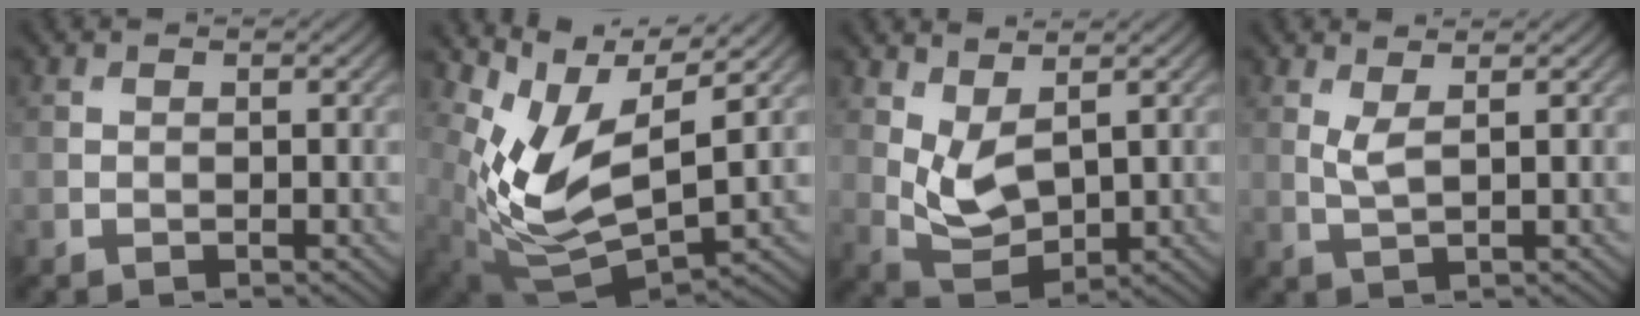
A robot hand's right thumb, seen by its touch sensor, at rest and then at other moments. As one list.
[{"total": 9.9, "force": [3.2, 4.7, 8.1], "torque": [-0.182, -0.009, 0.070]}, {"total": 5.5, "force": [2.5, 2.7, 4.0], "torque": [-0.098, -0.008, 0.055]}, {"total": 2.2, "force": [1.1, 0.4, 1.8], "torque": [-0.046, -0.001, 0.025]}]